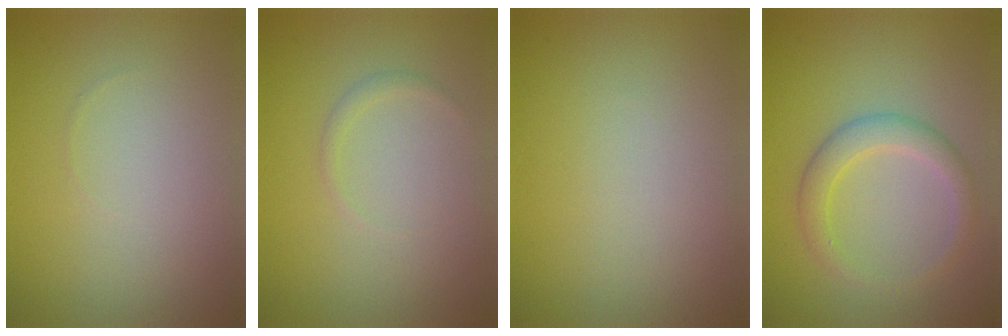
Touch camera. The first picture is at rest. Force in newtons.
{"total": 0.7, "press": 0.7, "slide": 0.1}
{"total": 0.0}
{"total": 2.8, "press": 2.8, "slide": 0.2}